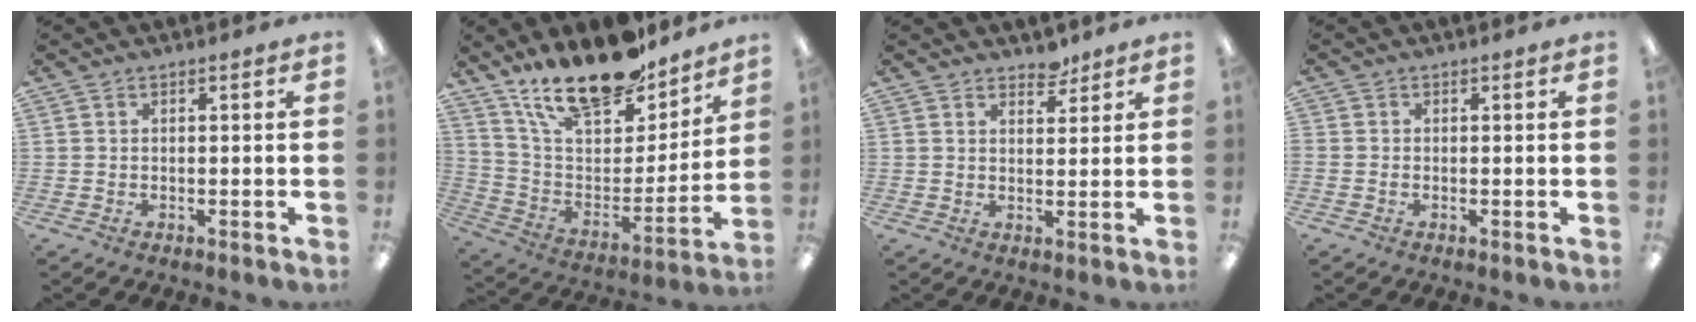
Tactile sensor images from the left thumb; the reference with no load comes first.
{"total": 21.4, "force": [17.2, 7.5, 10.1], "torque": [-0.182, -0.111, 0.304]}
{"total": 3.9, "force": [3.5, 1.6, 0.6], "torque": [0.006, -0.024, 0.063]}
{"total": 0.5, "force": [-0.2, 0.5, 0.1], "torque": [-0.001, 0.004, -0.005]}